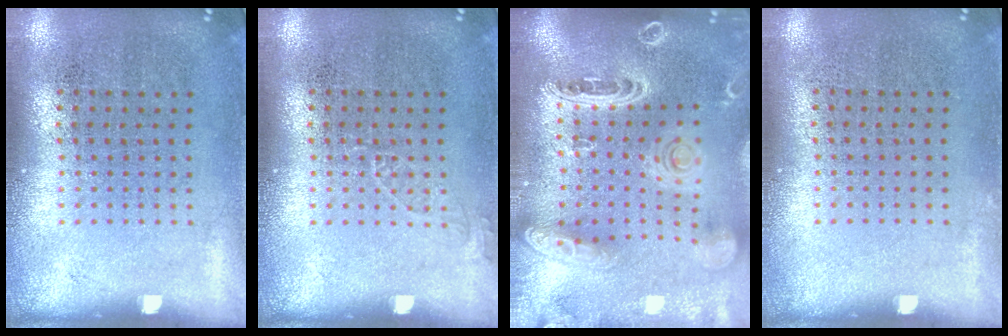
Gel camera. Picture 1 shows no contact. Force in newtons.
{"total": 0.8, "press": 0.8, "slide": 0.1}
{"total": 3.2, "press": 2.5, "slide": 1.9}
{"total": 0.0}